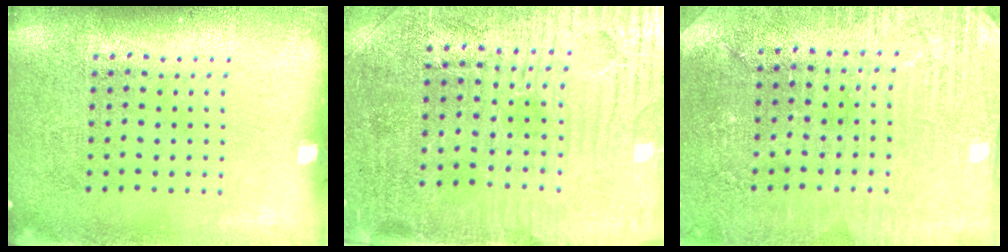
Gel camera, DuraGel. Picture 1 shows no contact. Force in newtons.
{"total": 3.6, "press": 3.3, "slide": 1.4}
{"total": 2.8, "press": 2.8, "slide": 0.4}